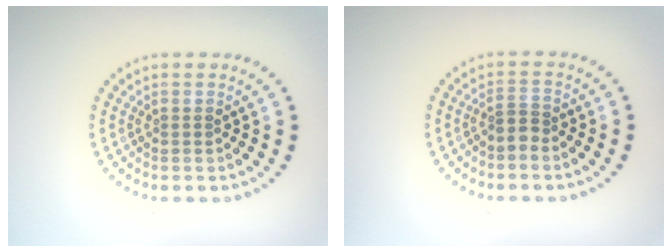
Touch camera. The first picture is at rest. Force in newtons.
{"total": 1.4, "press": 0.9, "slide": 1.2}